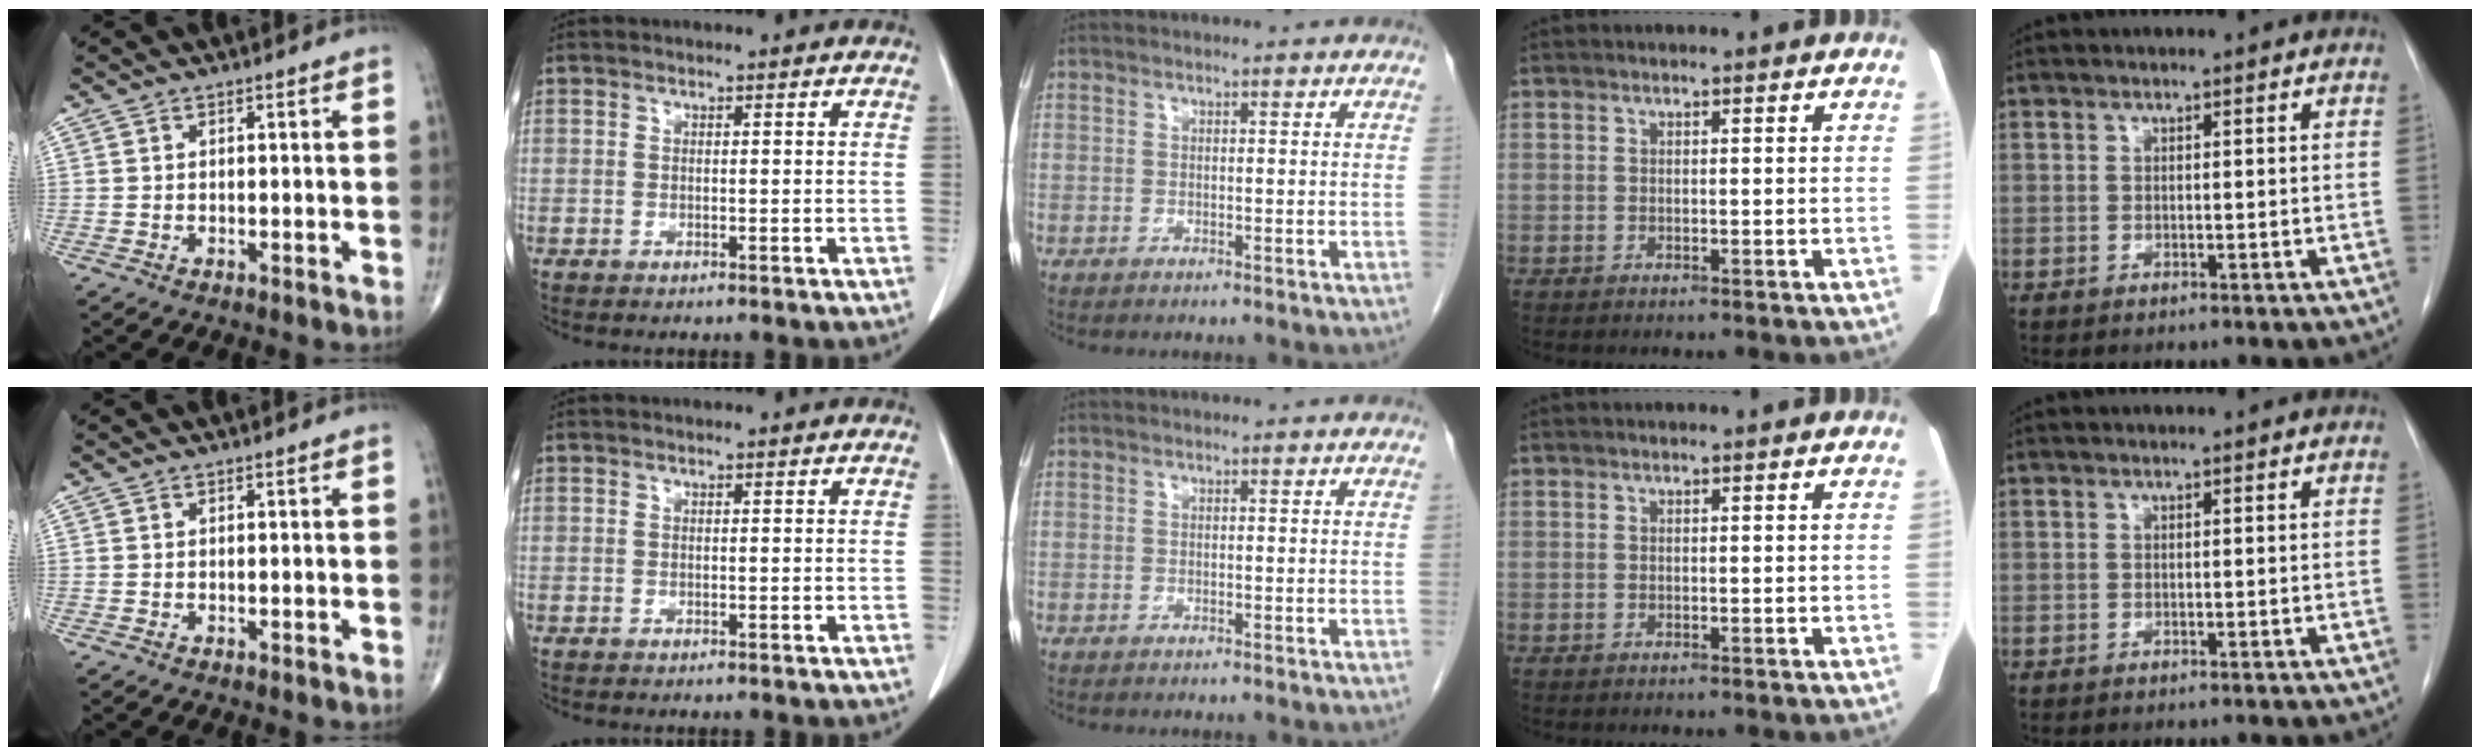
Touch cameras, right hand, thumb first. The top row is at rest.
{}